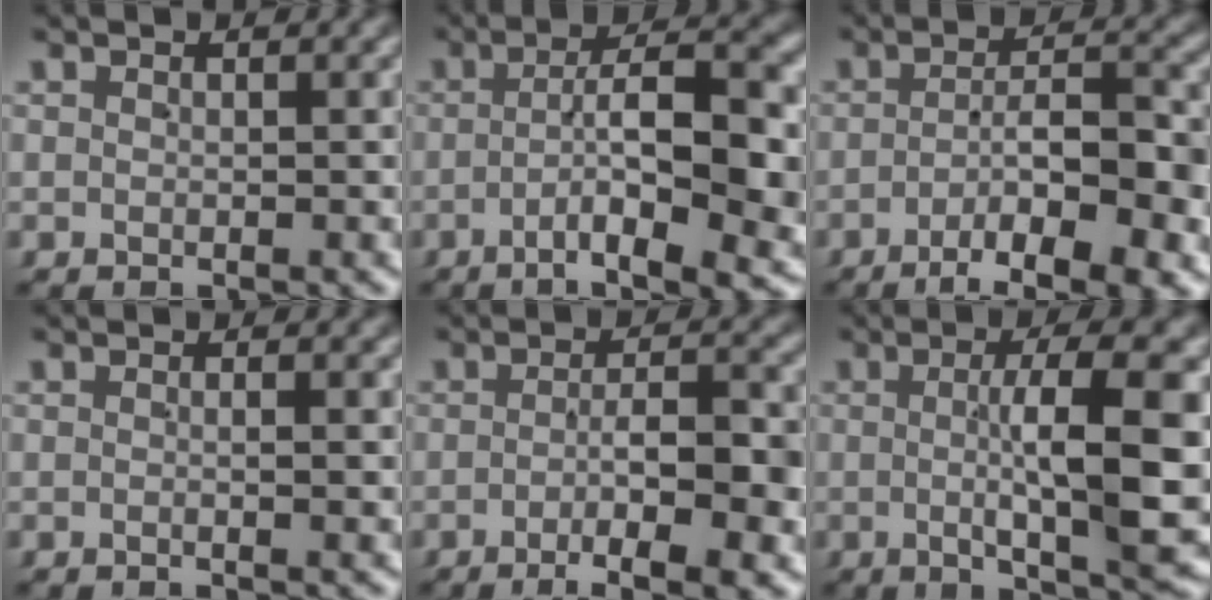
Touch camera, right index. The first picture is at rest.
{"total": 9.6, "force": [-2.4, 2.7, 8.9], "torque": [-0.118, -0.017, -0.028]}
{"total": 9.4, "force": [-6.0, 2.5, 6.7], "torque": [-0.087, -0.014, -0.083]}
{"total": 0.8, "force": [0.0, 0.0, 0.8], "torque": [-0.011, 0.002, -0.003]}
{"total": 7.4, "force": [-3.6, 1.6, 6.2], "torque": [-0.086, -0.013, -0.050]}
{"total": 9.7, "force": [0.4, 1.8, 9.5], "torque": [-0.134, 0.006, 0.009]}